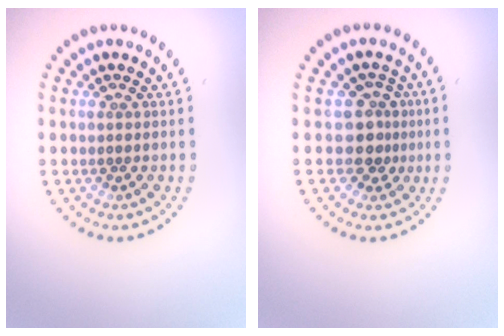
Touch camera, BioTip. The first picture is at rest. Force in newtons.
{"total": 2.5, "press": 1.9, "slide": 1.6}